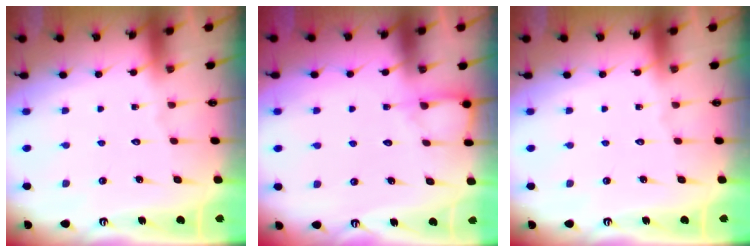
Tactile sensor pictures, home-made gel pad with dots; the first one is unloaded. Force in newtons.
{"total": 6.0, "press": 6.0, "slide": 0.5}
{"total": 0.0}